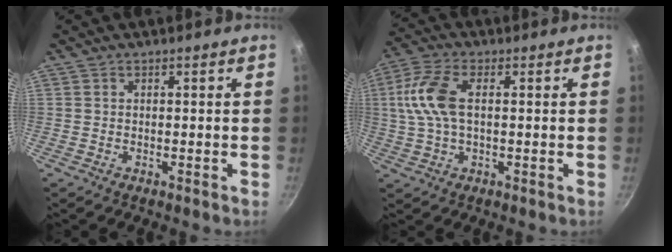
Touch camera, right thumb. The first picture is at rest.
{"total": 10.0, "force": [1.2, 5.2, 8.5], "torque": [-0.183, 0.018, 0.015]}